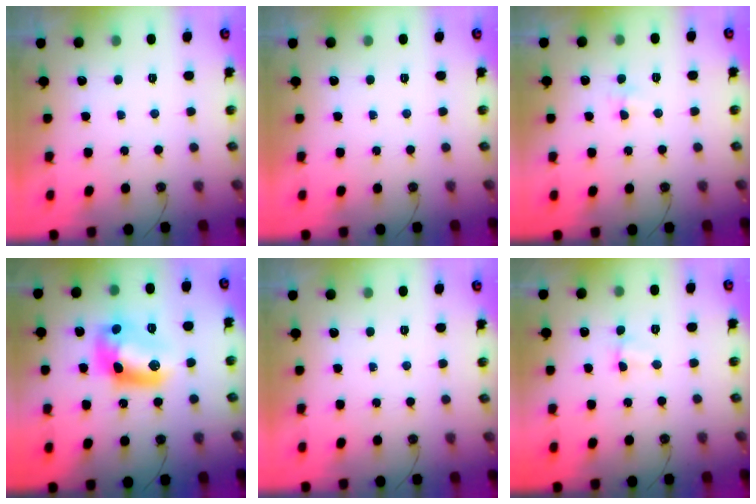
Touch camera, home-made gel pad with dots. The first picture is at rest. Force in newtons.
{"total": 0.0}
{"total": 2.8, "press": 2.7, "slide": 0.5}
{"total": 12.0, "press": 11.9, "slide": 0.7}
{"total": 0.0}
{"total": 1.8, "press": 1.7, "slide": 0.5}